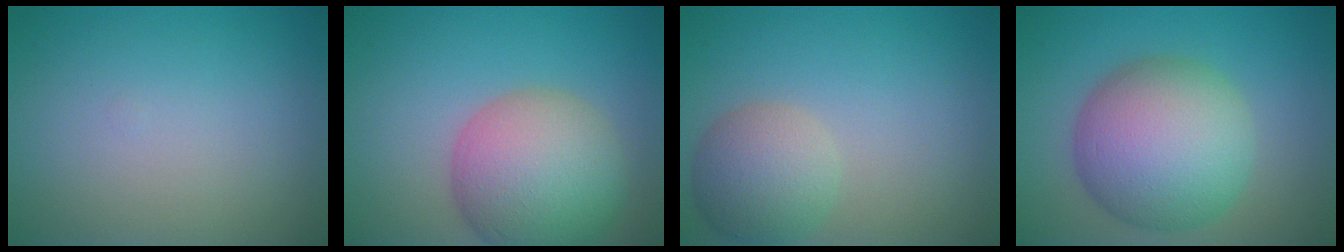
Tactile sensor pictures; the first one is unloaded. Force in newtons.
{"total": 9.2, "press": 9.1, "slide": 0.6}
{"total": 4.4, "press": 4.4, "slide": 0.2}
{"total": 10.4, "press": 10.4, "slide": 0.3}